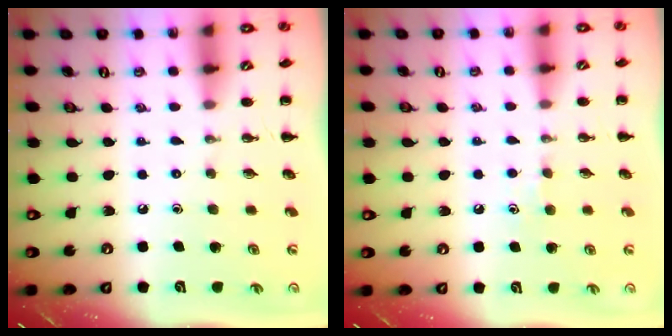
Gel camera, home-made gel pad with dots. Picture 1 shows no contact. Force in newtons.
{"total": 3.6, "press": 3.3, "slide": 1.4}